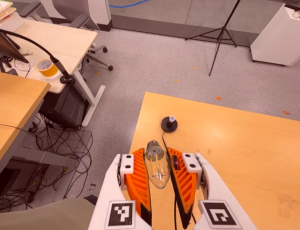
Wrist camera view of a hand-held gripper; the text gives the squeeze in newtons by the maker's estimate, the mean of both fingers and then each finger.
{"total": 19.2, "left": 21.4, "right": 16.9}